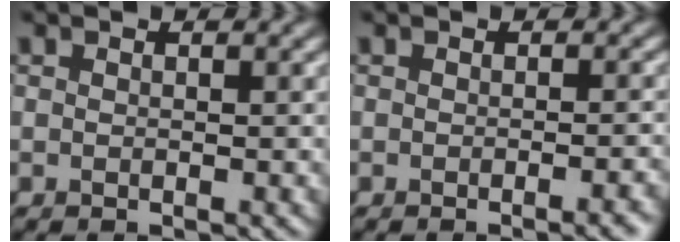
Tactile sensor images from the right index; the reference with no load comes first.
{"total": 2.0, "force": [-1.3, 0.5, 1.5], "torque": [-0.009, 0.005, -0.020]}